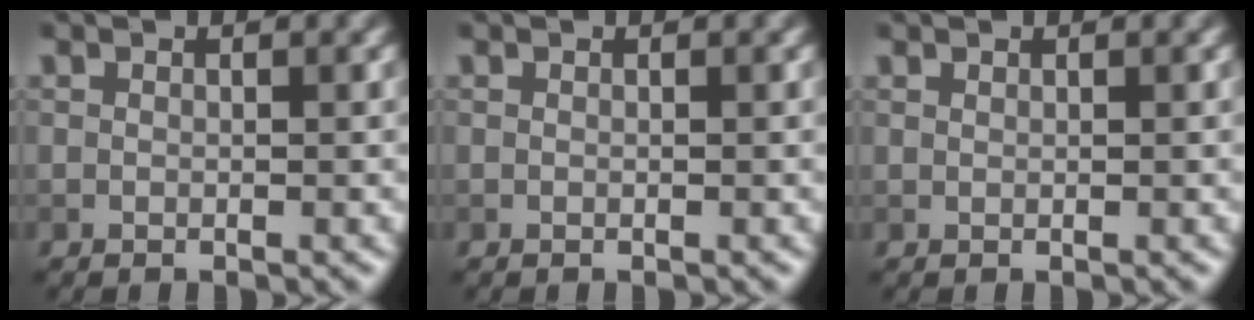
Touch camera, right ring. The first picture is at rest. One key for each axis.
{"total": 0.0}
{"total": 0.0}